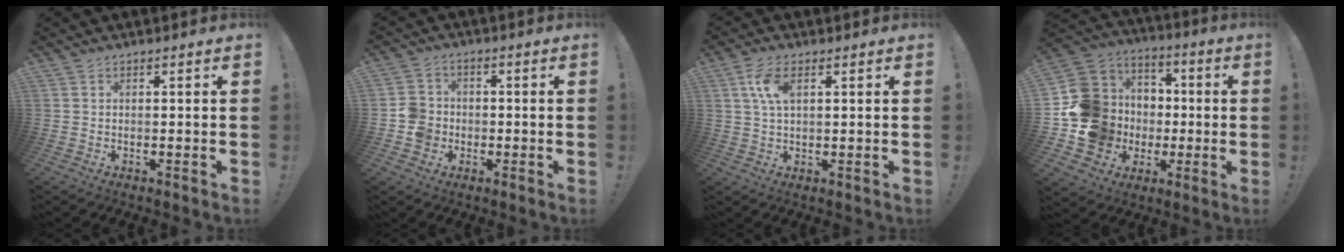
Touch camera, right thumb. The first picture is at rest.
{"total": 7.6, "force": [-2.4, 6.7, 2.7], "torque": [-0.039, 0.026, -0.041]}
{"total": 6.5, "force": [2.2, 3.0, 5.4], "torque": [-0.107, 0.000, 0.037]}
{"total": 19.5, "force": [-2.2, 18.0, 7.2], "torque": [-0.128, 0.019, 0.009]}